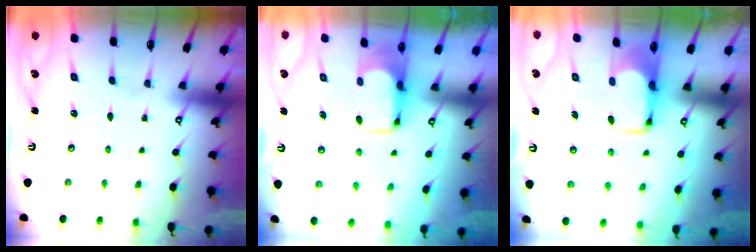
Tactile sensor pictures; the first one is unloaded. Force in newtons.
{"total": 5.5, "press": 5.4, "slide": 0.7}
{"total": 1.7, "press": 1.6, "slide": 0.4}